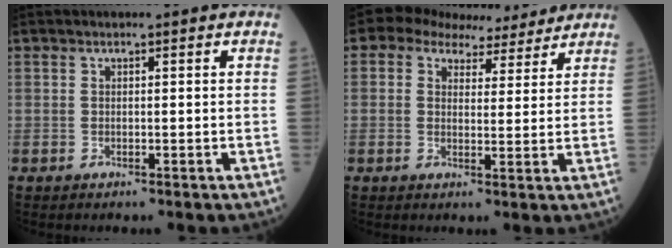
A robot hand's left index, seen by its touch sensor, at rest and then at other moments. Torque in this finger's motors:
{"motor_torque": [0.93, -0.99, 0.07, -0.01]}